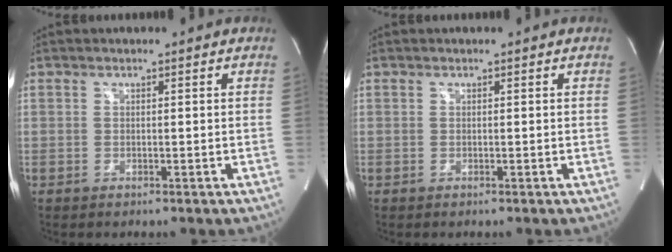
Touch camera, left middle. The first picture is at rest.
{"total": 0.0}